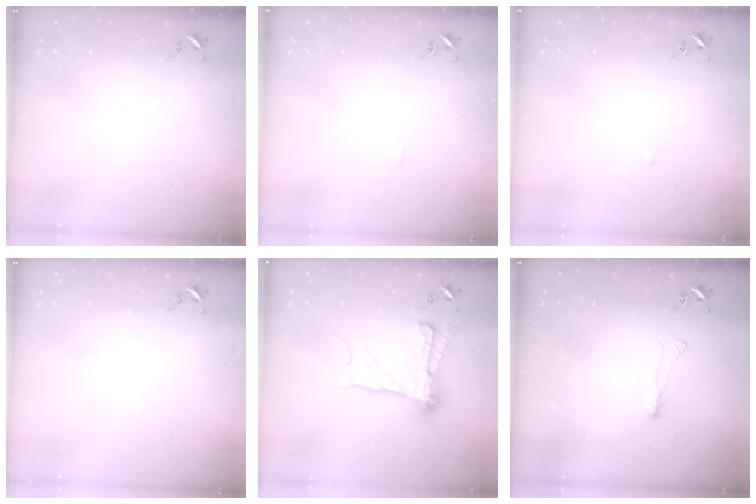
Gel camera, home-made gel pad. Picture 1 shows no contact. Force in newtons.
{"total": 2.4, "press": 2.4, "slide": 0.3}
{"total": 2.4, "press": 2.4, "slide": 0.3}
{"total": 0.0}
{"total": 20.0, "press": 19.9, "slide": 1.4}
{"total": 3.4, "press": 3.3, "slide": 0.5}